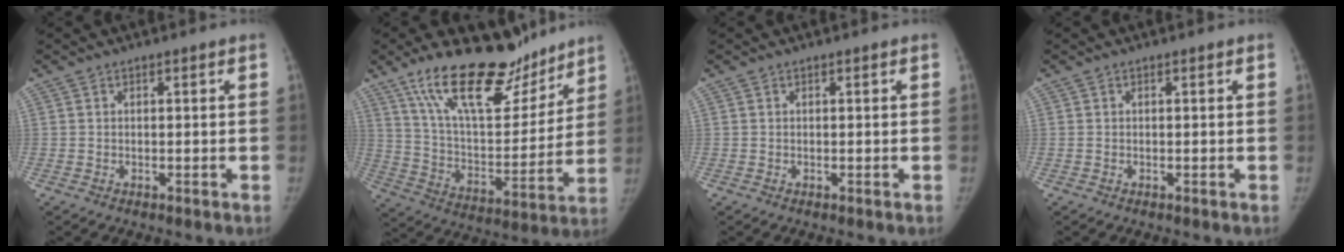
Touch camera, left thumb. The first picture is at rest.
{"total": 23.2, "force": [16.8, 9.2, 13.0], "torque": [-0.169, -0.079, 0.284]}
{"total": 0.0}
{"total": 0.0}